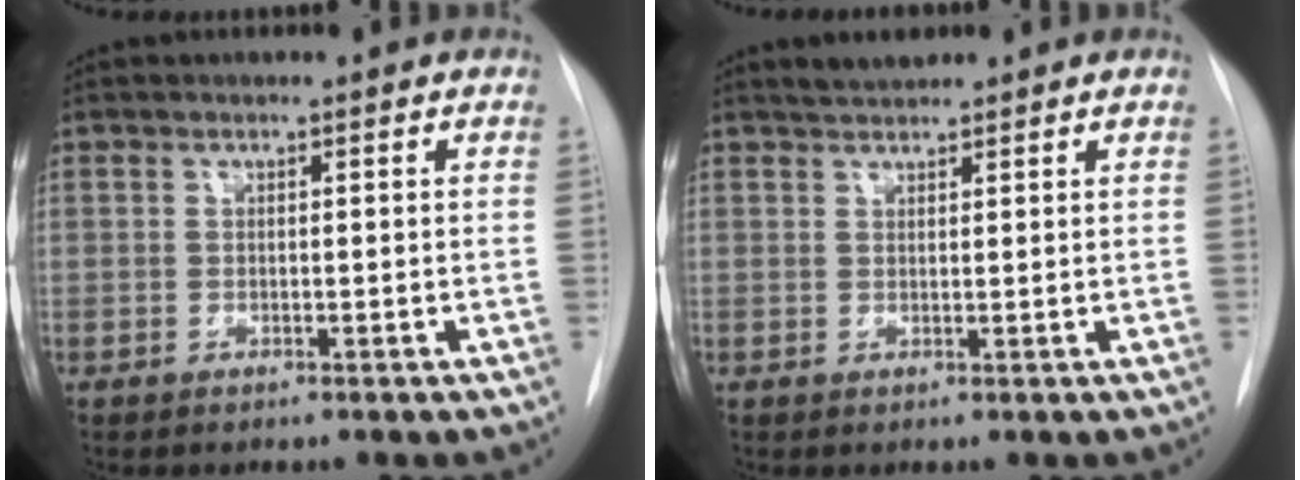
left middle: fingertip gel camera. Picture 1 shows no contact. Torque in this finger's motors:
{"motor_torque": [0.19, -0.10, -0.05, 0.00]}